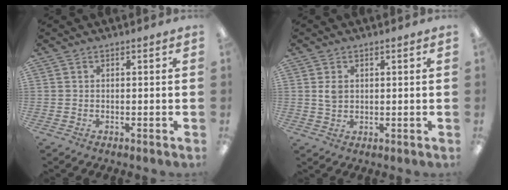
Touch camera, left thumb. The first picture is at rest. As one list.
[{"total": 3.1, "force": [1.0, 2.2, 1.9], "torque": [-0.032, 0.000, 0.015]}]